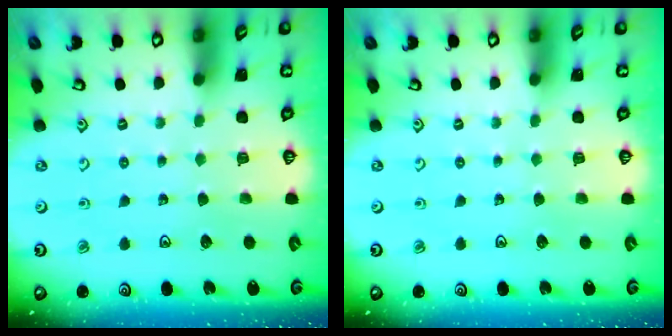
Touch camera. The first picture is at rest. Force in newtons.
{"total": 0.0}